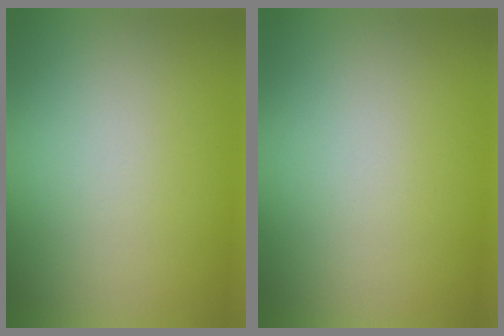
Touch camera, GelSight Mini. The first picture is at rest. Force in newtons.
{"total": 0.0}